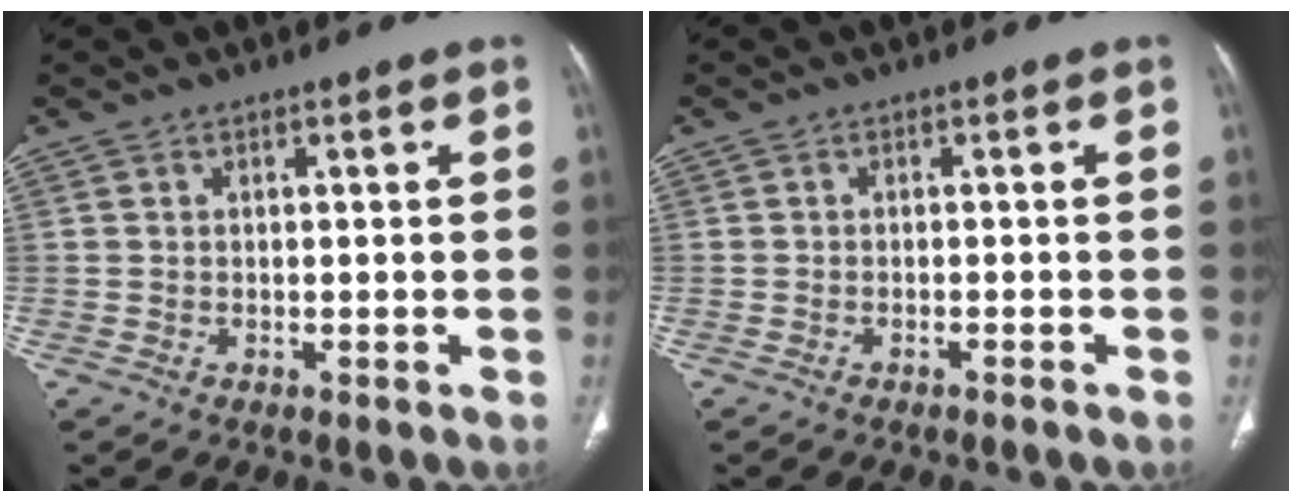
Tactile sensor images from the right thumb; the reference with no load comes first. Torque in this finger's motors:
{"motor_torque": [-0.36, -0.10, -0.59, 0.24, -0.04]}